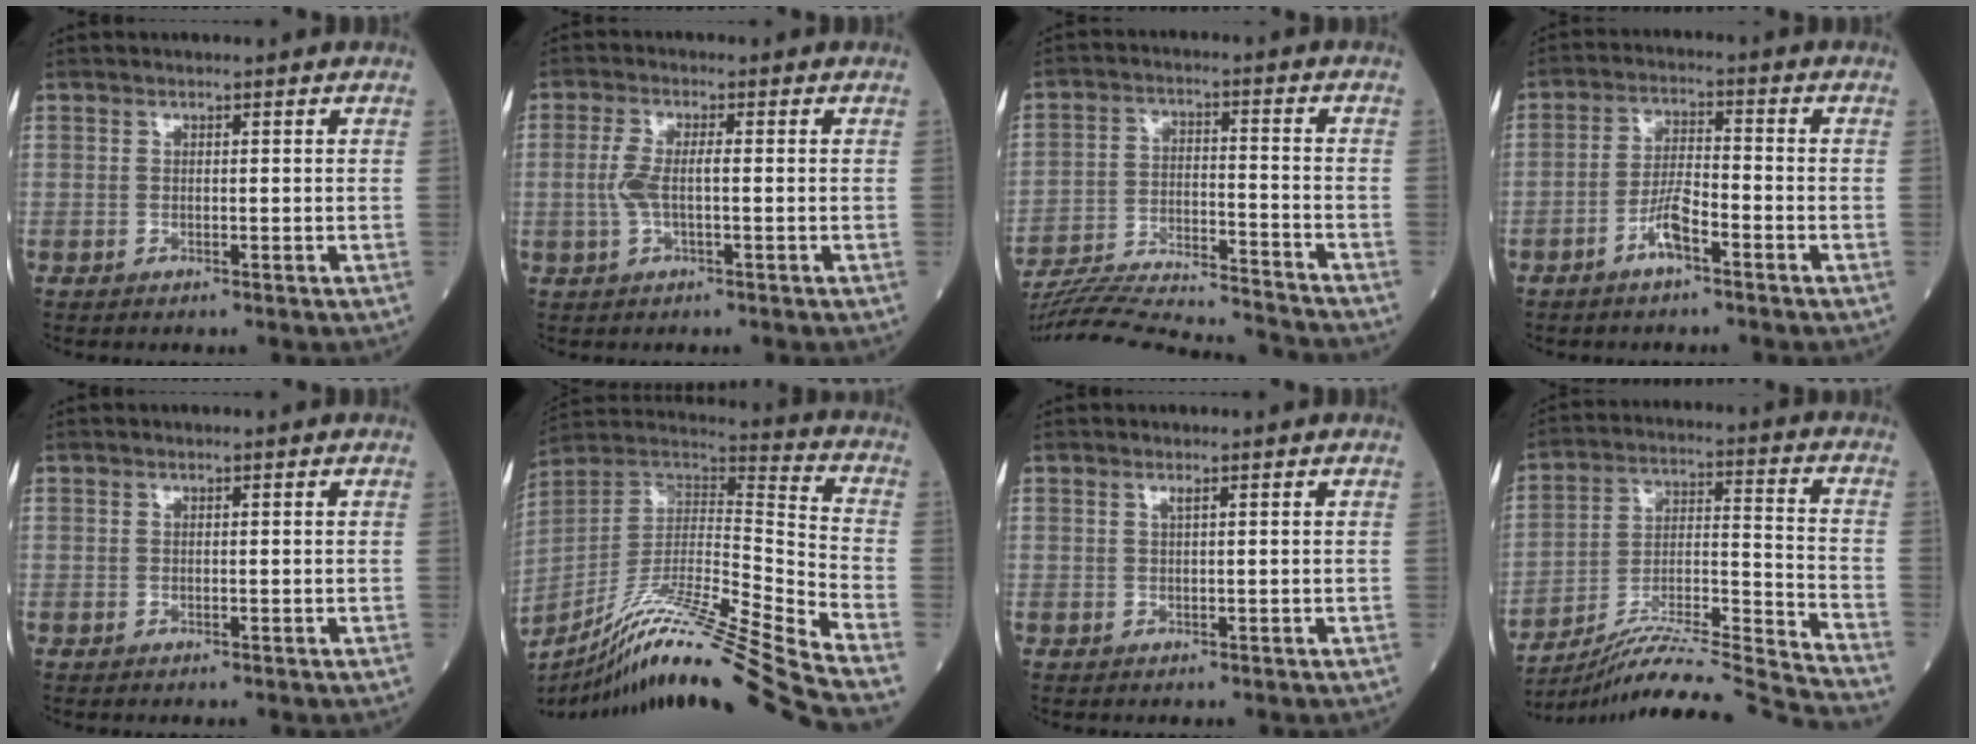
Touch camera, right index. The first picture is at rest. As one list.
[{"total": 4.0, "force": [-0.3, 0.9, 3.9], "torque": [-0.098, 0.005, -0.008]}, {"total": 20.9, "force": [-20.1, 0.7, 5.9], "torque": [-0.128, -0.015, -0.305]}, {"total": 5.0, "force": [-2.9, 0.9, 4.0], "torque": [-0.081, 0.007, -0.057]}, {"total": 0.0}, {"total": 26.4, "force": [-21.0, -2.5, 15.9], "torque": [-0.251, -0.031, -0.361]}, {"total": 0.6, "force": [0.3, -0.1, 0.5], "torque": [-0.016, -0.002, 0.008]}, {"total": 22.0, "force": [-20.7, -3.2, 6.6], "torque": [-0.110, -0.012, -0.331]}]